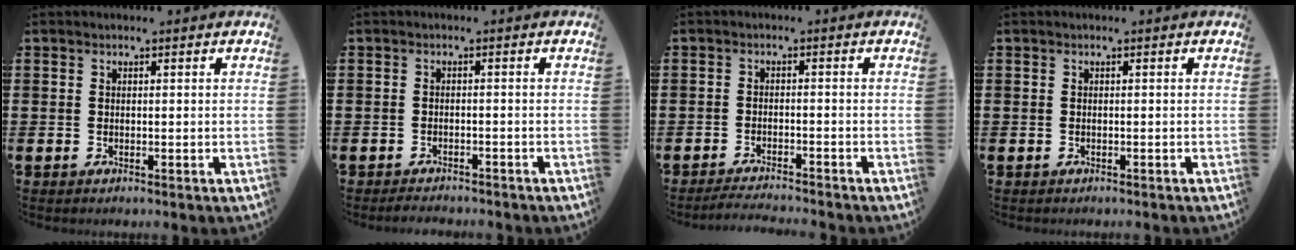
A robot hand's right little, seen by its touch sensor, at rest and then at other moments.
{"total": 1.1, "force": [-1.1, -0.1, -0.2], "torque": [0.001, 0.000, -0.023]}
{"total": 1.7, "force": [-1.7, -0.3, 0.1], "torque": [0.000, 0.001, -0.033]}
{"total": 0.0}